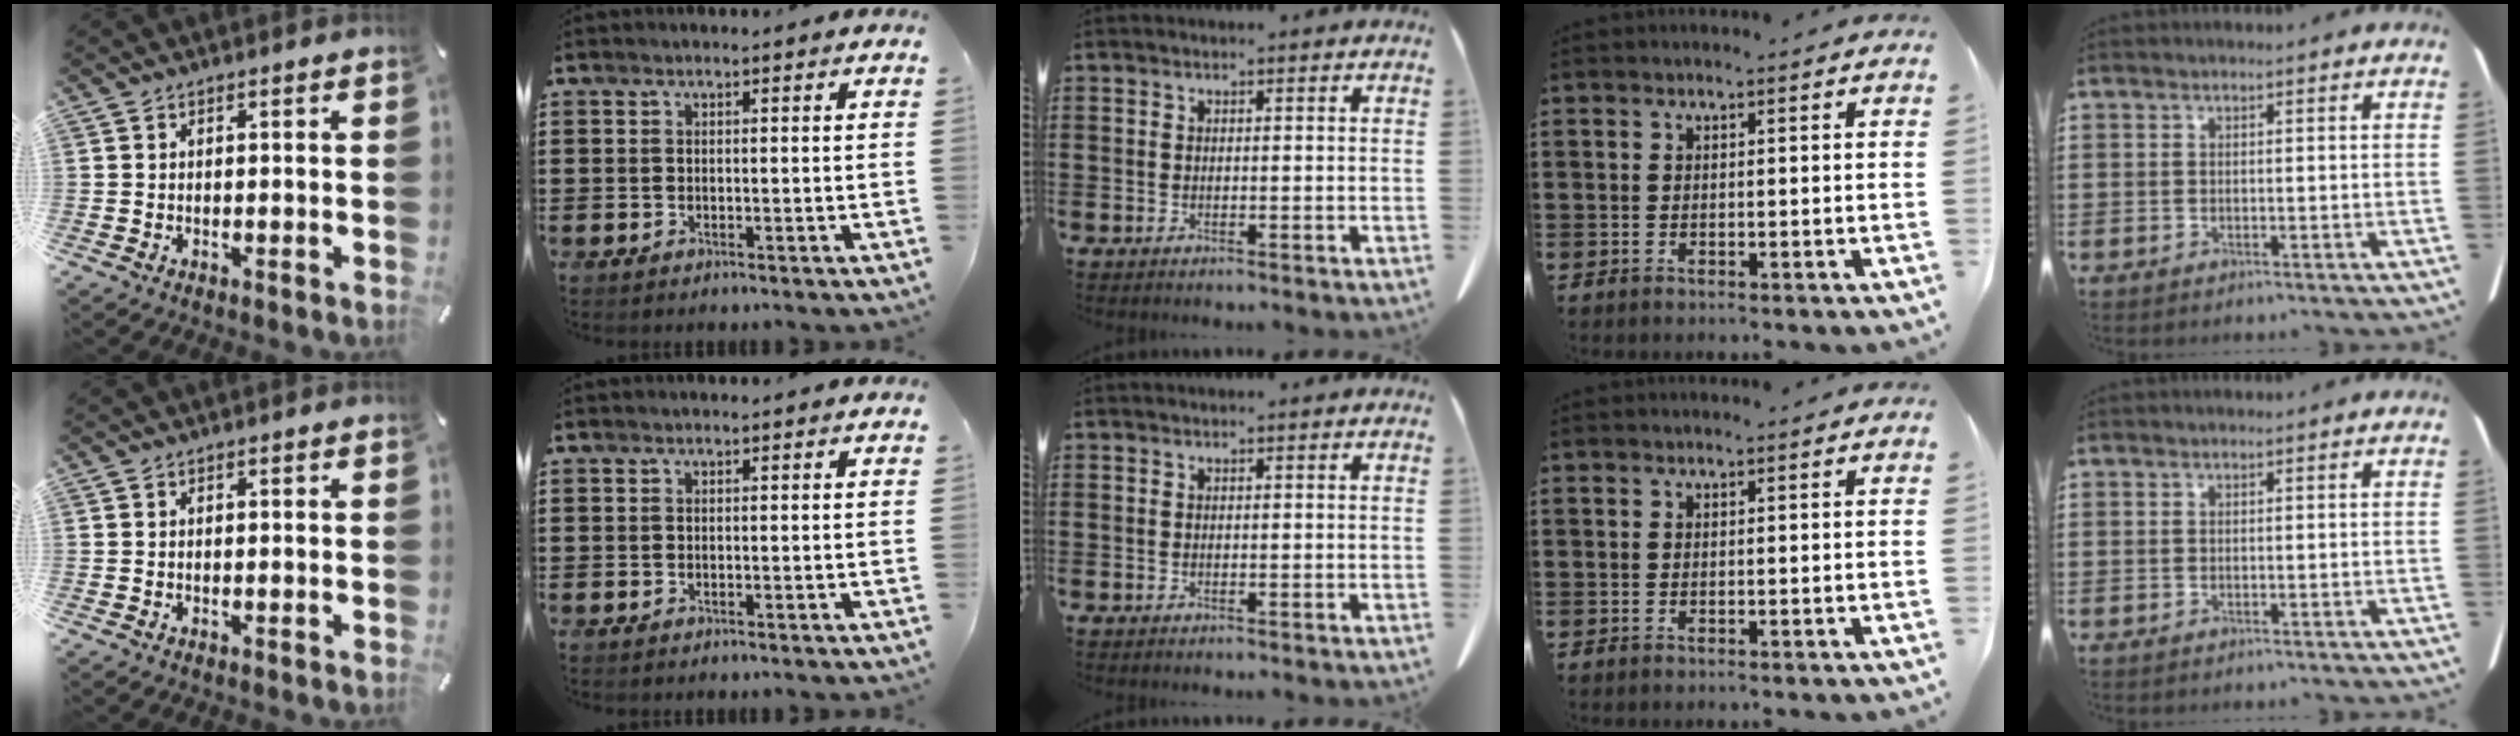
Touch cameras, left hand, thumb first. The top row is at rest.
{}